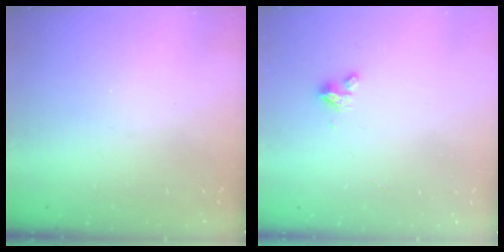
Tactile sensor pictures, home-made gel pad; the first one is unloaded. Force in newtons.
{"total": 2.5, "press": 2.5, "slide": 0.3}